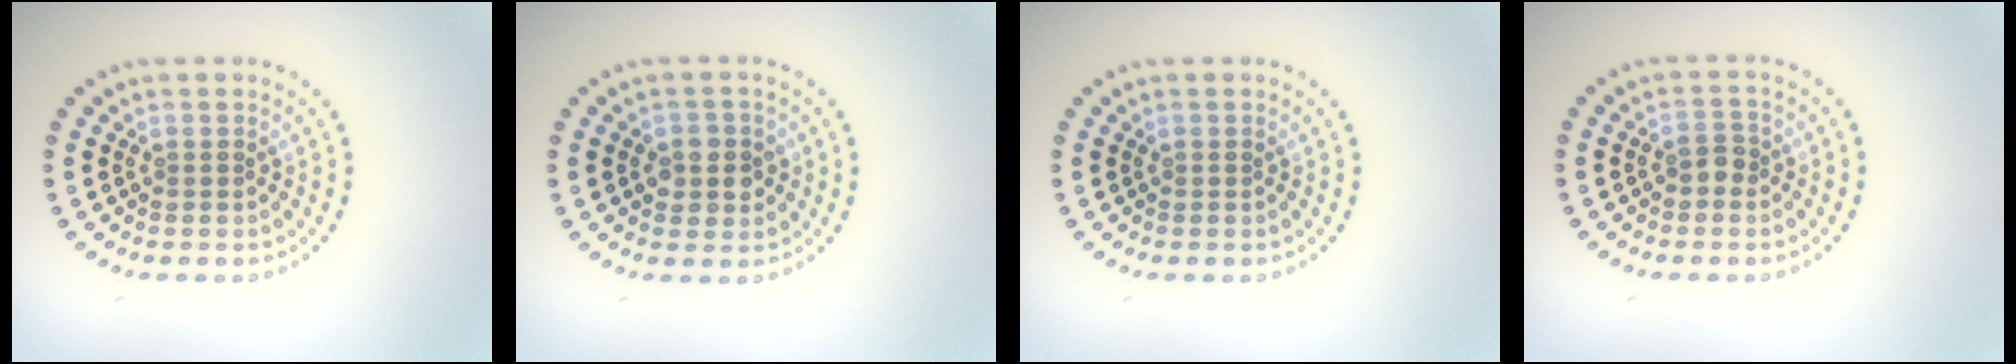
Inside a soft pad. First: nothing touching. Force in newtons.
{"total": 2.7, "press": 2.5, "slide": 0.8}
{"total": 0.0}
{"total": 1.5, "press": 1.4, "slide": 0.5}